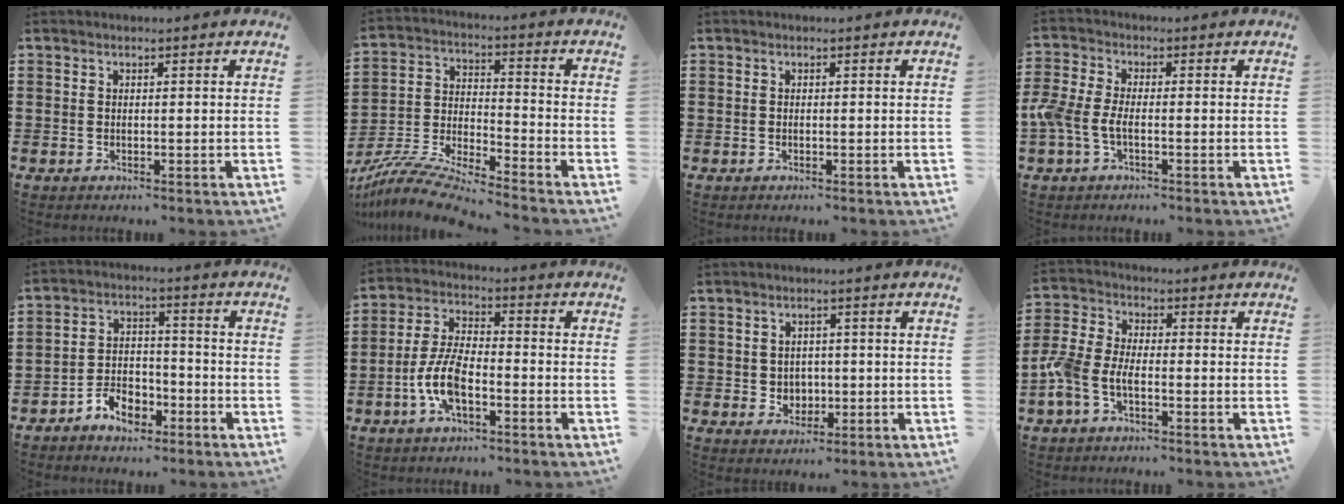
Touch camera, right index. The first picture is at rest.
{"total": 9.2, "force": [-8.7, 0.1, 3.0], "torque": [-0.073, 0.002, -0.176]}
{"total": 0.0}
{"total": 4.1, "force": [-1.5, 1.7, 3.5], "torque": [-0.095, -0.009, -0.036]}
{"total": 5.4, "force": [-4.0, 2.9, 2.0], "torque": [-0.042, 0.016, -0.076]}
{"total": 7.7, "force": [-3.0, 3.1, 6.4], "torque": [-0.155, -0.004, -0.064]}
{"total": 2.5, "force": [0.1, 2.4, 0.7], "torque": [-0.017, 0.005, -0.005]}
{"total": 4.9, "force": [-2.7, 2.3, 3.5], "torque": [-0.104, -0.005, -0.060]}